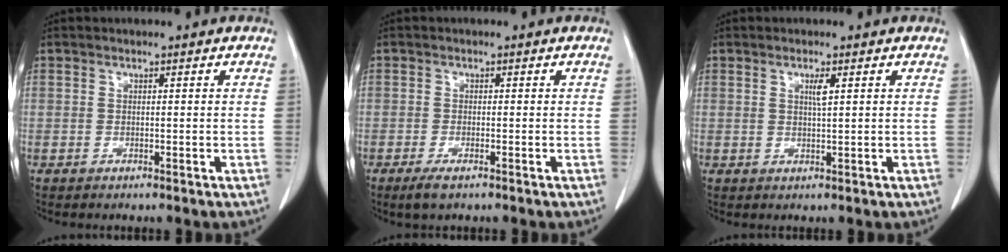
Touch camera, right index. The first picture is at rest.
{"total": 2.4, "force": [-1.5, 0.6, 1.7], "torque": [-0.037, -0.005, -0.027]}
{"total": 1.7, "force": [0.7, 0.0, 1.6], "torque": [-0.031, -0.003, 0.012]}